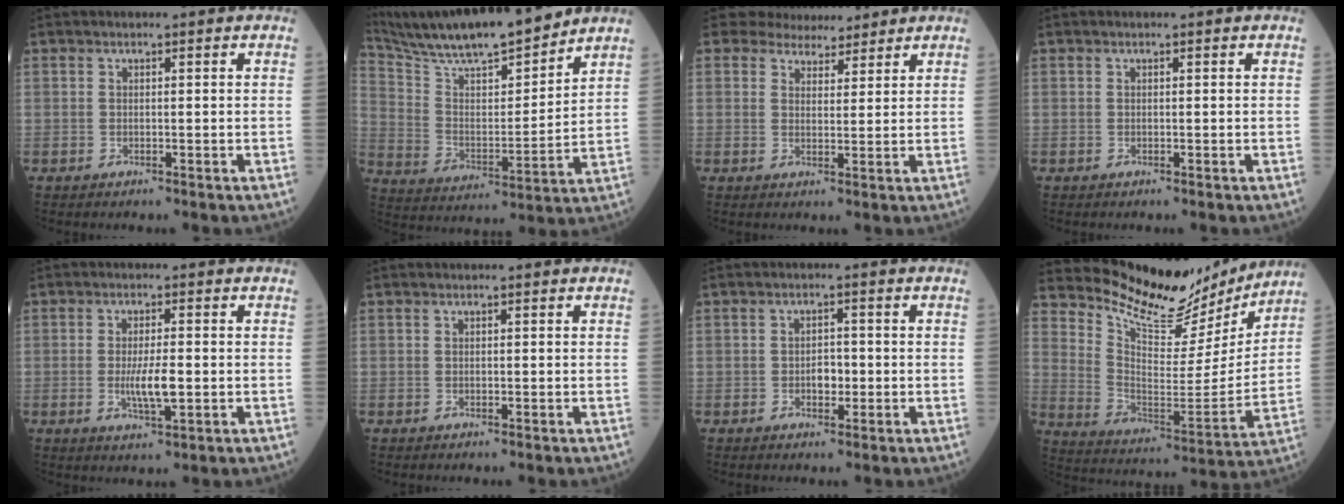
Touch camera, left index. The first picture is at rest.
{"total": 18.3, "force": [16.5, 1.6, 7.8], "torque": [-0.156, 0.004, 0.288]}
{"total": 5.7, "force": [5.3, 2.0, 0.6], "torque": [-0.007, 0.001, 0.077]}
{"total": 0.0}
{"total": 4.7, "force": [-0.6, 0.9, 4.6], "torque": [-0.093, -0.007, -0.009]}
{"total": 0.0}
{"total": 2.4, "force": [-0.5, 1.4, 1.9], "torque": [-0.028, 0.004, -0.007]}
{"total": 17.2, "force": [16.2, 3.7, 4.2], "torque": [-0.087, -0.043, 0.250]}